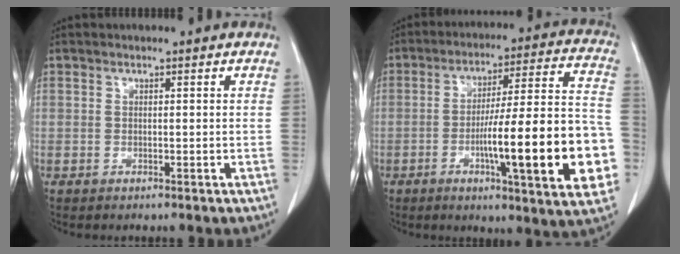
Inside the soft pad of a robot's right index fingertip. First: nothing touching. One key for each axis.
{"total": 21.9, "fx": -5.7, "fy": 2.1, "fz": 21.0, "tx": -0.249, "ty": 0.011, "tz": -0.077}